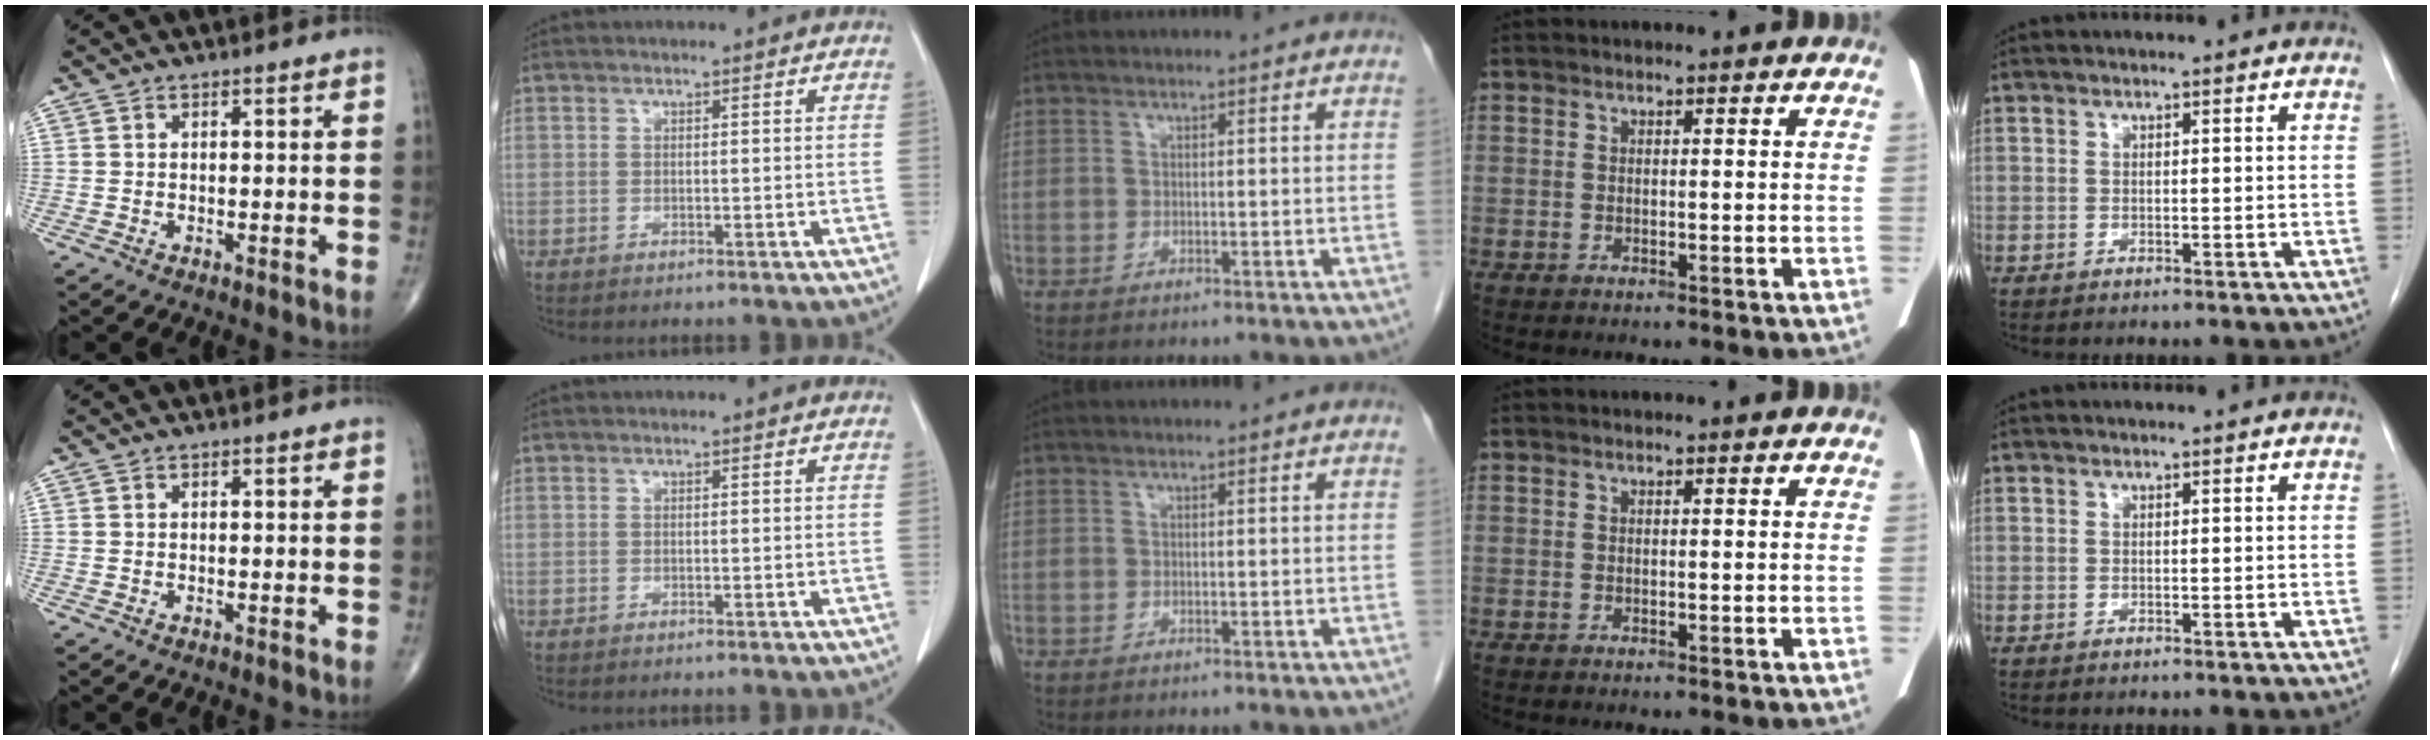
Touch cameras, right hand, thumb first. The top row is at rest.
{}